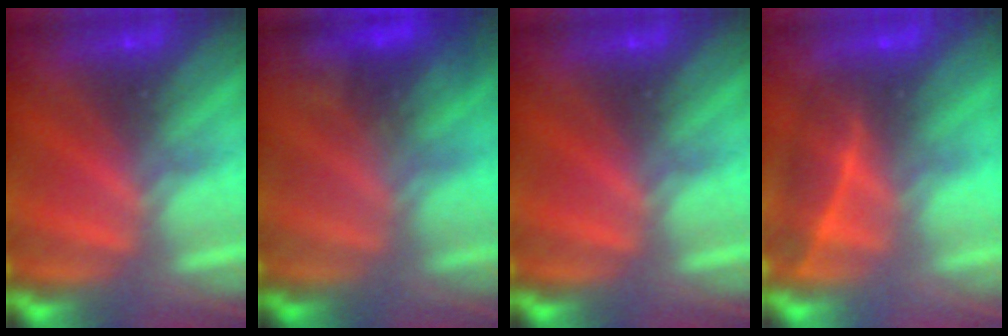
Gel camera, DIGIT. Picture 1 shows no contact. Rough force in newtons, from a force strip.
{"total": 4.9}
{"total": 0.0}
{"total": 1.9}